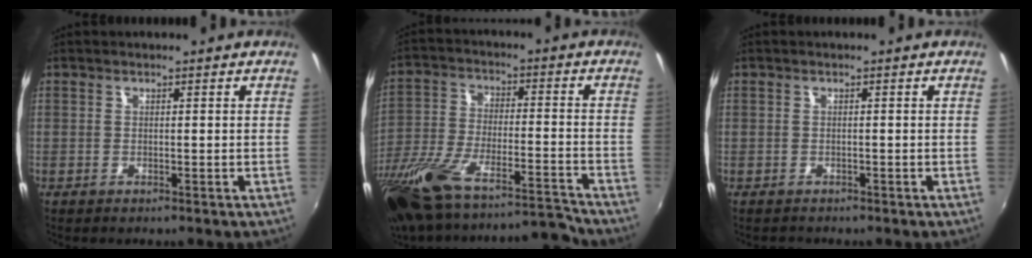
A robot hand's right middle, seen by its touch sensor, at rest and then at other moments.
{"total": 21.0, "force": [-18.4, 2.7, 9.7], "torque": [-0.196, -0.054, -0.315]}
{"total": 1.3, "force": [-1.0, 0.8, -0.1], "torque": [-0.002, 0.001, -0.015]}